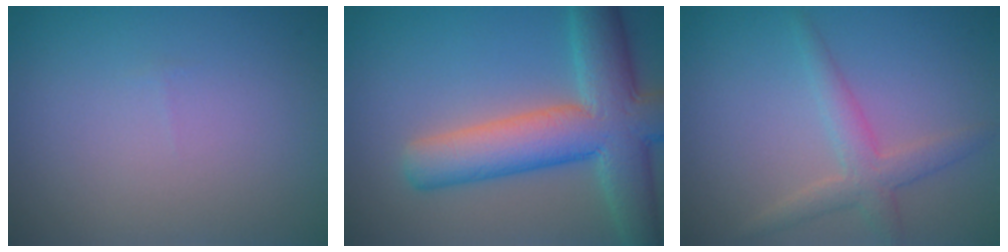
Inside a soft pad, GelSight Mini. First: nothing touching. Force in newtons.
{"total": 9.5, "press": 9.4, "slide": 0.6}
{"total": 2.8, "press": 2.8, "slide": 0.1}